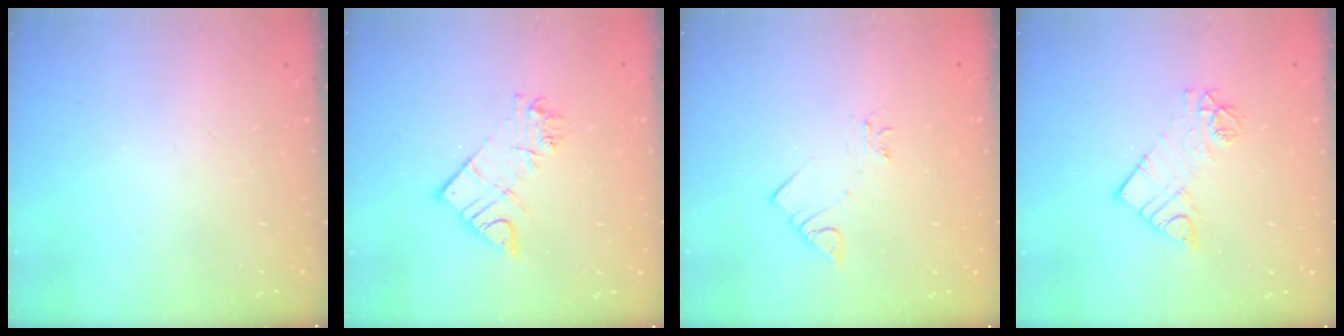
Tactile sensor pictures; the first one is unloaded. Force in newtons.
{"total": 10.0, "press": 9.9, "slide": 0.9}
{"total": 4.1, "press": 4.0, "slide": 0.7}
{"total": 9.4, "press": 9.4, "slide": 0.7}